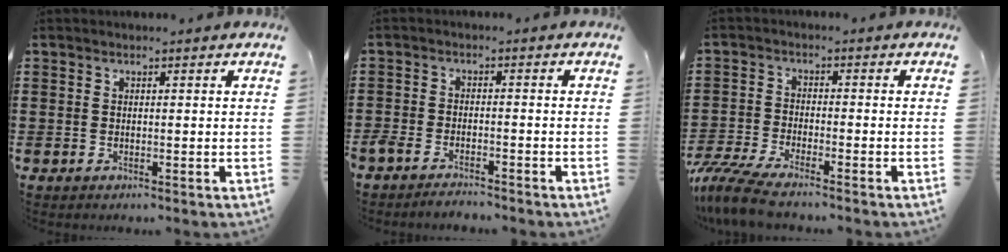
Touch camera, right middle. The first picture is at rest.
{"total": 2.8, "force": [-2.8, 0.4, 0.4], "torque": [-0.026, -0.004, -0.063]}
{"total": 5.9, "force": [-5.3, 0.5, 2.7], "torque": [-0.084, -0.023, -0.111]}